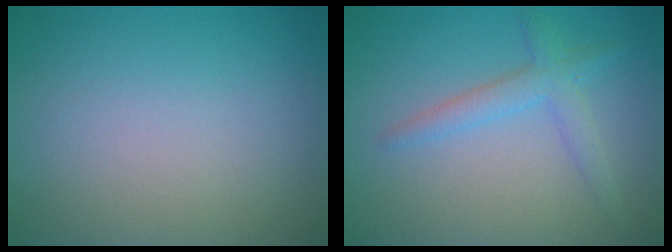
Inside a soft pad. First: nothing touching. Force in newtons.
{"total": 2.6, "press": 2.6, "slide": 0.1}